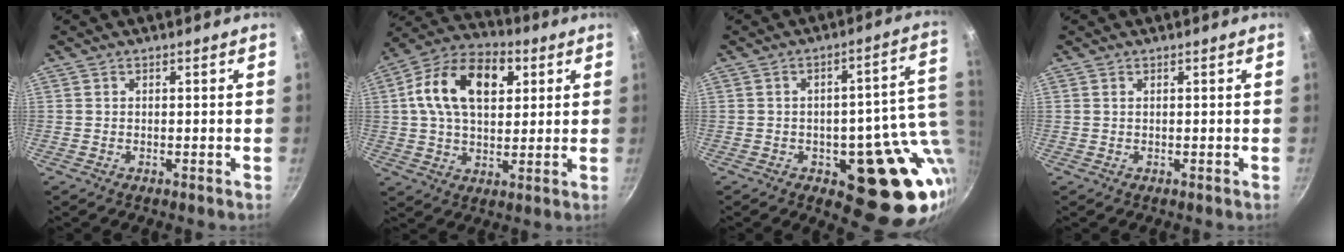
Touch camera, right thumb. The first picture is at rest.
{"total": 16.6, "force": [4.8, 10.0, 12.4], "torque": [-0.195, 0.010, 0.068]}
{"total": 18.4, "force": [-2.2, 9.2, 15.9], "torque": [-0.128, 0.005, -0.021]}
{"total": 0.0}